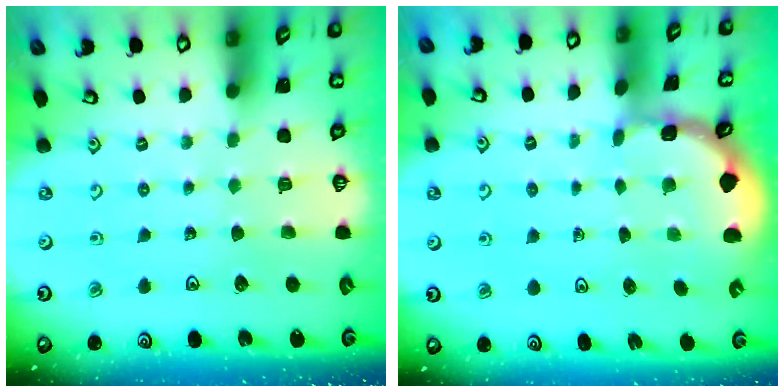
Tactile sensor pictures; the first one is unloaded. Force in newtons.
{"total": 1.5, "press": 1.5, "slide": 0.2}